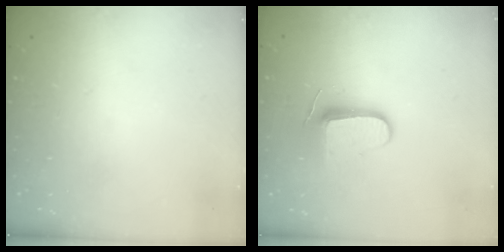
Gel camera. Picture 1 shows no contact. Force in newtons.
{"total": 8.7, "press": 8.6, "slide": 0.9}